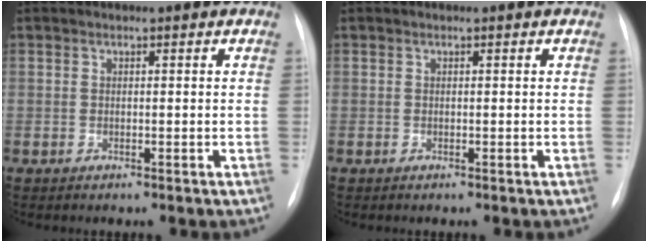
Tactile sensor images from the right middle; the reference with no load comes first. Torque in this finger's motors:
{"motor_torque": [-0.02, -0.01, 0.00, 0.00]}